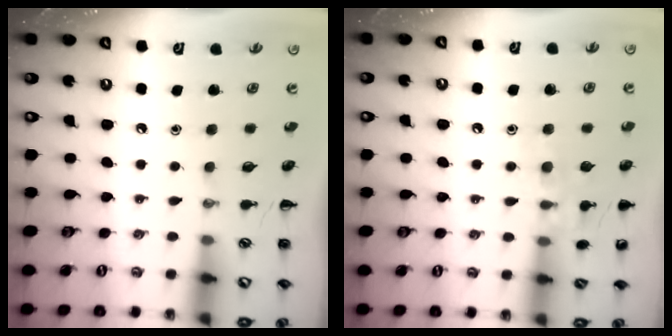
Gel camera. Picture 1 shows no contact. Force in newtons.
{"total": 9.2, "press": 9.2, "slide": 1.3}